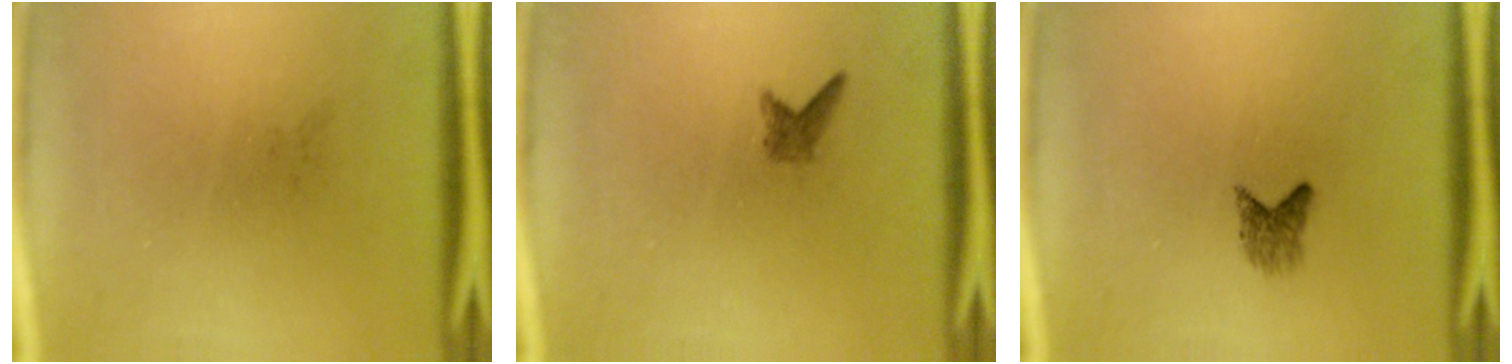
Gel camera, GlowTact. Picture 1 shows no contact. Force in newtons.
{"total": 1.2}
{"total": 1.8}